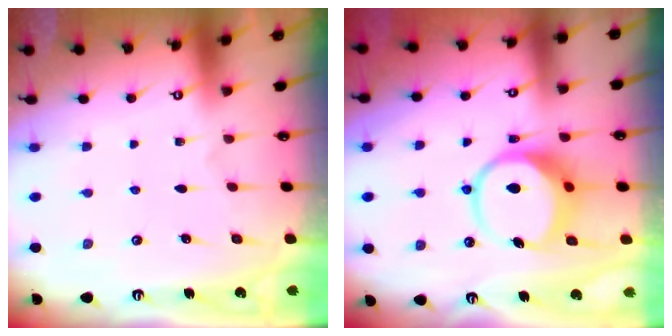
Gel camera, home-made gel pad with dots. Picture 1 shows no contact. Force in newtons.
{"total": 8.7, "press": 8.6, "slide": 1.1}